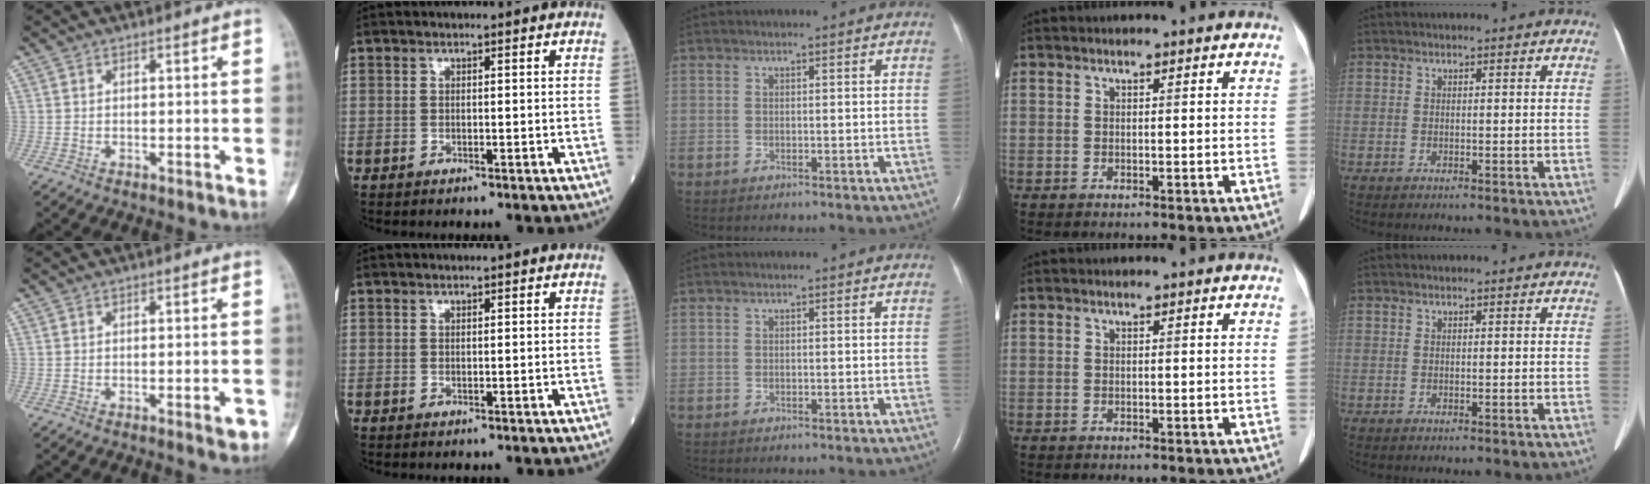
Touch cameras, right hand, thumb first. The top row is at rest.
{"thumb": {"total": 2.7, "force": [-1.3, 0.9, 2.1], "torque": [-0.020, 0.008, -0.015]}}